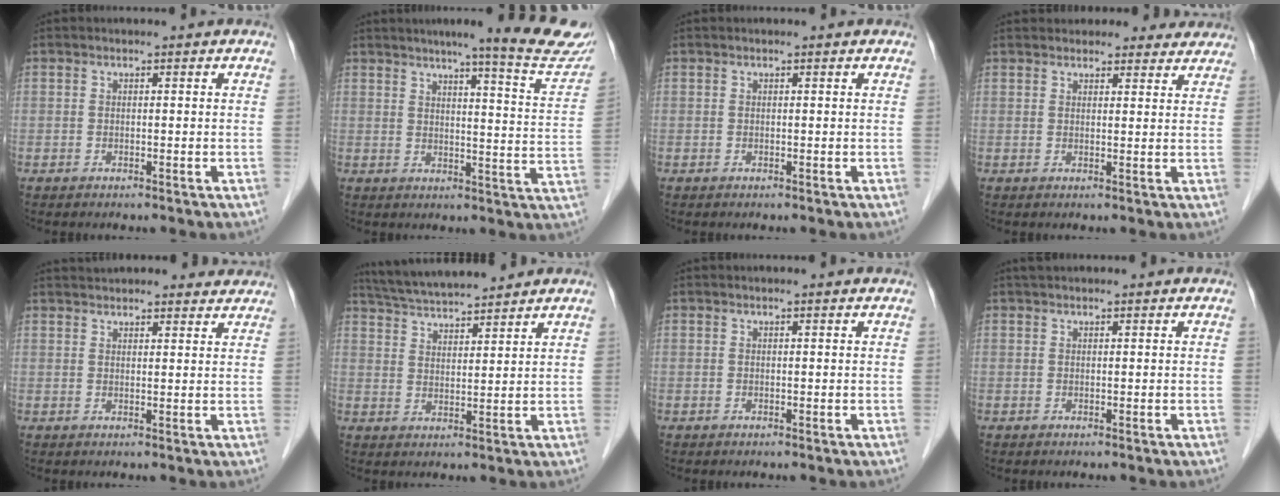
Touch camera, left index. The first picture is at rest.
{"total": 15.2, "force": [12.9, -0.3, 8.1], "torque": [-0.096, -0.042, 0.141]}
{"total": 0.0}
{"total": 11.7, "force": [10.7, 3.9, 2.6], "torque": [-0.007, 0.029, 0.124]}
{"total": 11.5, "force": [10.8, 2.6, 2.9], "torque": [-0.025, 0.029, 0.132]}
{"total": 11.1, "force": [10.3, 0.7, 4.2], "torque": [-0.079, 0.024, 0.171]}
{"total": 0.9, "force": [0.8, -0.1, 0.3], "torque": [-0.015, 0.004, 0.012]}
{"total": 1.8, "force": [1.7, 0.3, 0.6], "torque": [-0.010, 0.020, 0.030]}